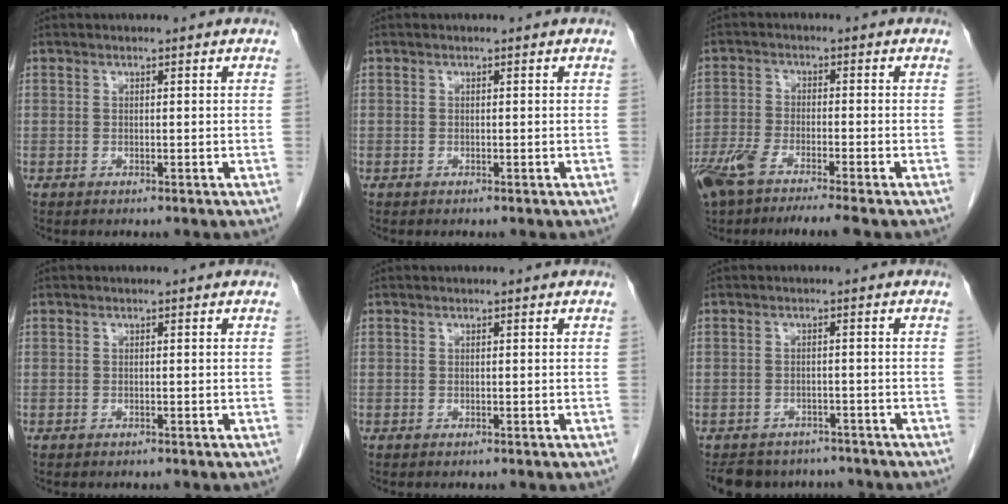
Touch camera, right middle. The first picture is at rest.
{"total": 0.0}
{"total": 9.5, "force": [-7.1, 0.9, 6.2], "torque": [-0.116, -0.012, -0.124]}
{"total": 0.0}
{"total": 0.0}
{"total": 9.2, "force": [-8.0, 4.2, 1.8], "torque": [-0.026, 0.005, -0.100]}